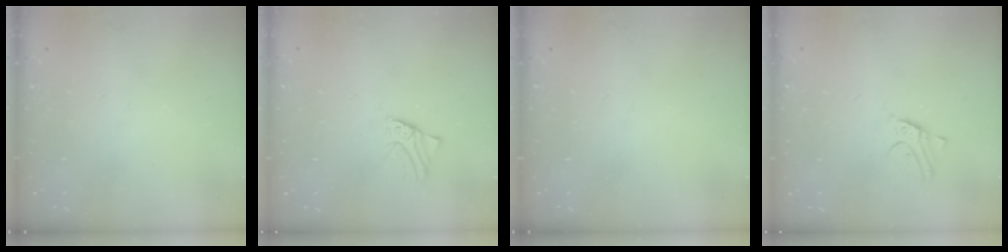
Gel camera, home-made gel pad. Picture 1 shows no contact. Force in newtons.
{"total": 1.7, "press": 1.7, "slide": 0.2}
{"total": 0.0}
{"total": 2.7, "press": 2.7, "slide": 0.1}